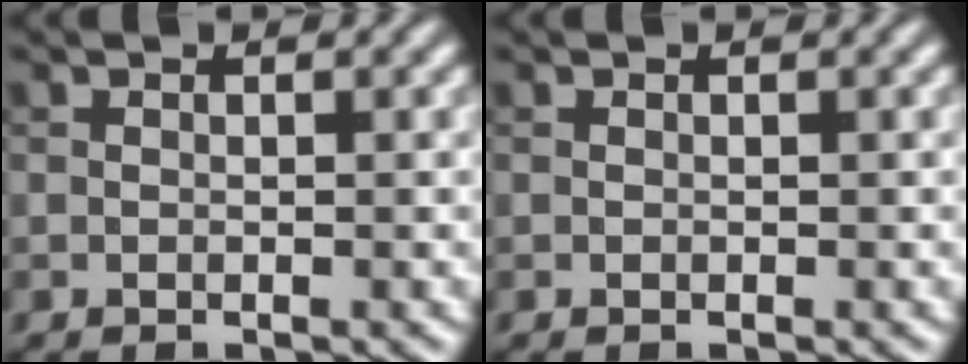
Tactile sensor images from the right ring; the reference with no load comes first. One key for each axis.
{"total": 0.0}